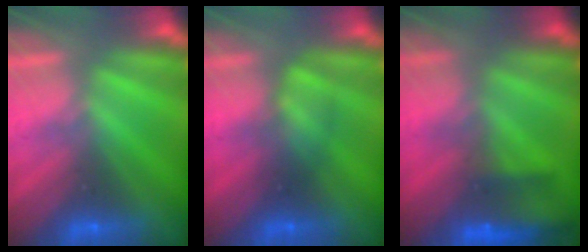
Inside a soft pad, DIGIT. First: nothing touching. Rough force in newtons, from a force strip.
{"total": 2.6}
{"total": 10.9}